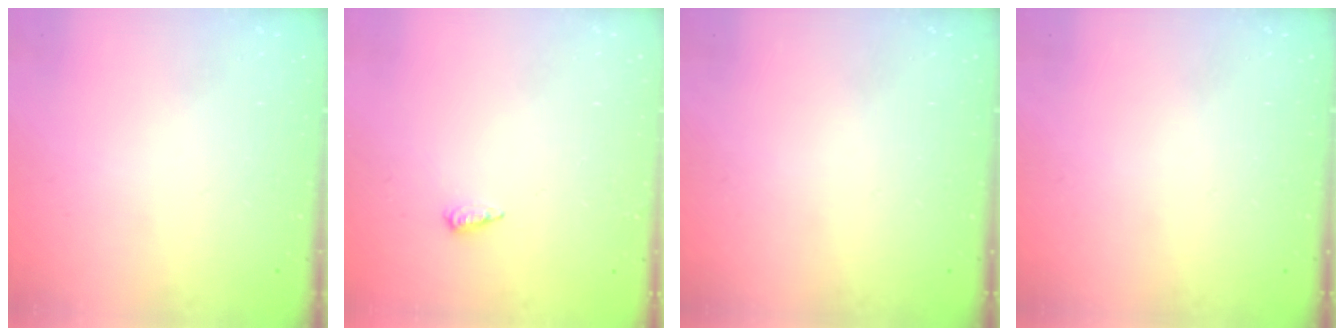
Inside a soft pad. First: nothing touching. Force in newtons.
{"total": 3.4, "press": 3.3, "slide": 0.5}
{"total": 0.0}
{"total": 0.0}